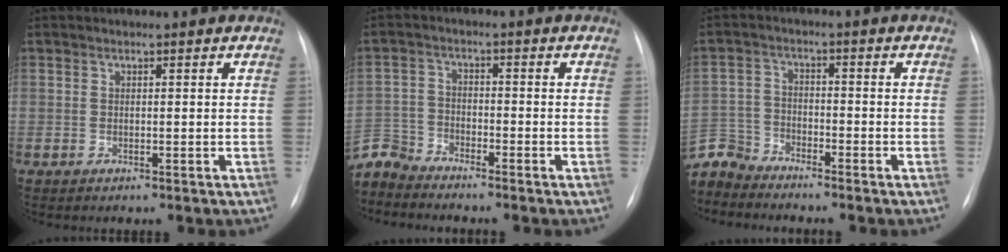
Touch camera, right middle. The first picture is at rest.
{"total": 6.0, "force": [-6.0, 0.9, -0.4], "torque": [0.004, -0.002, -0.121]}
{"total": 6.9, "force": [-6.8, 1.5, -0.4], "torque": [0.002, 0.003, -0.139]}